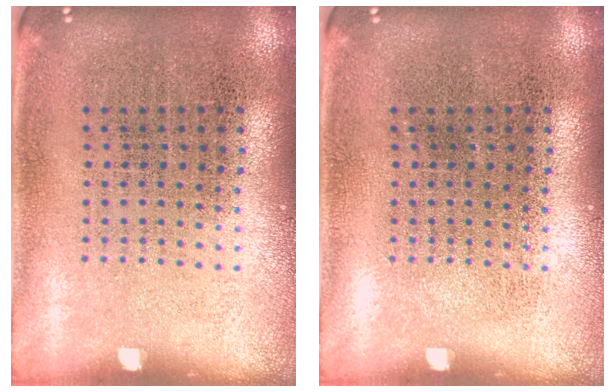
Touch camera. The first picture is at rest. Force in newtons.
{"total": 0.0}